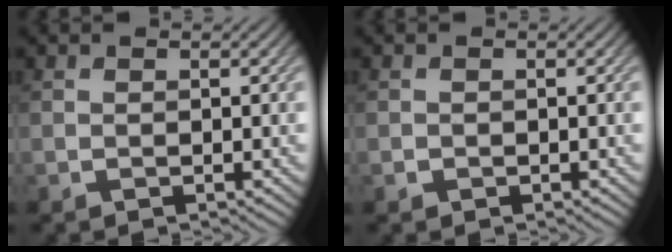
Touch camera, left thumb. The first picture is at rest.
{"total": 0.6, "force": [-0.3, 0.5, 0.1], "torque": [0.000, -0.005, -0.007]}